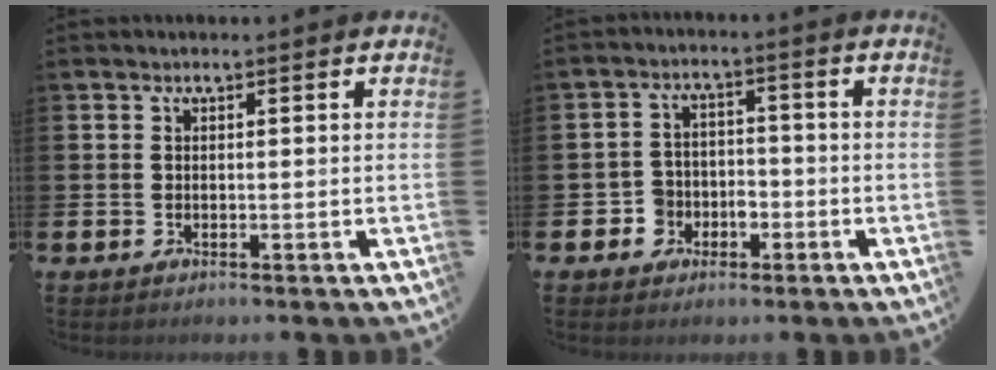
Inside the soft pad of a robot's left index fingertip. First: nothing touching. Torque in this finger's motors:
{"motor_torque": [0.26, -0.04, 0.03, 0.04]}